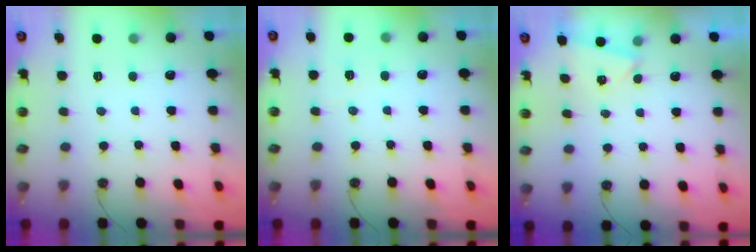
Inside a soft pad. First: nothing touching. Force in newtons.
{"total": 3.2, "press": 3.1, "slide": 0.7}
{"total": 2.6, "press": 1.3, "slide": 2.3}